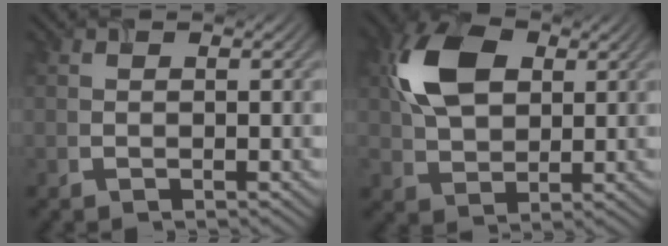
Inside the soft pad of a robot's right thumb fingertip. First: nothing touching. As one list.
[{"total": 9.8, "force": [2.8, 6.4, 6.9], "torque": [-0.163, 0.015, 0.049]}]